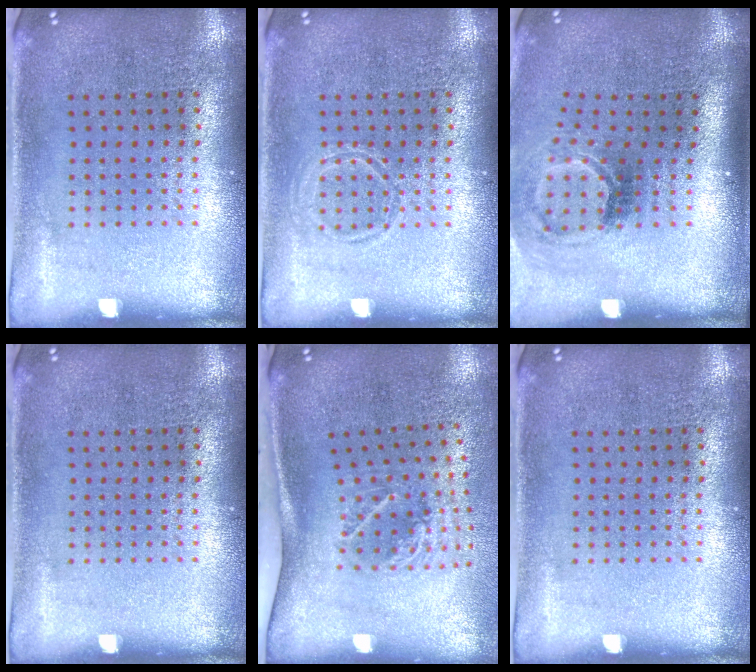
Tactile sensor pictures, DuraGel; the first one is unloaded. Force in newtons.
{"total": 1.0, "press": 1.0, "slide": 0.1}
{"total": 1.9, "press": 1.2, "slide": 1.4}
{"total": 0.0}
{"total": 2.1, "press": 1.3, "slide": 1.6}
{"total": 0.0}